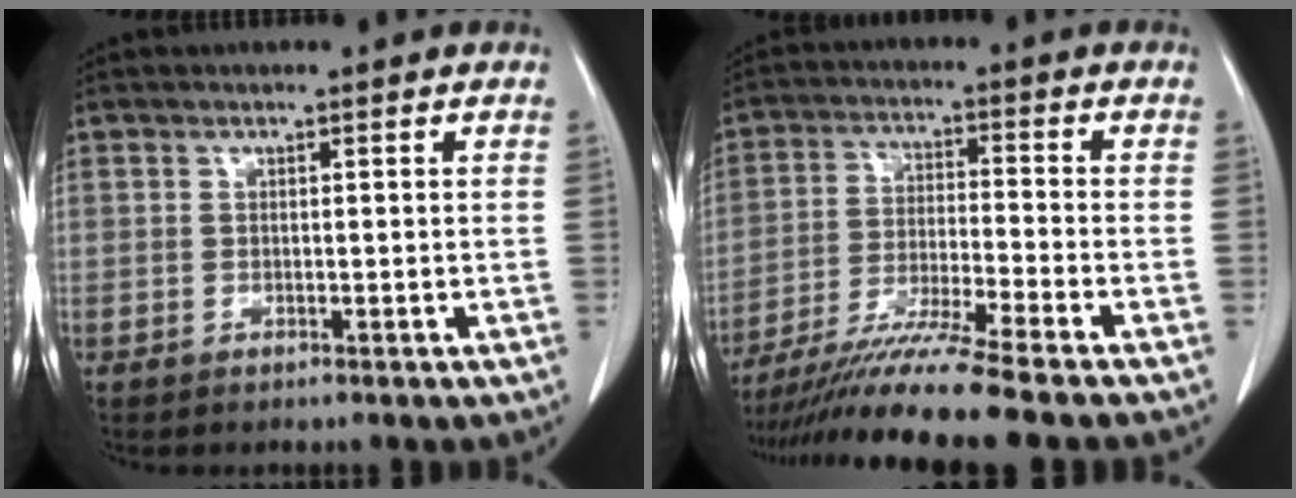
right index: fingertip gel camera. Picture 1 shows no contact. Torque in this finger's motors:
{"motor_torque": [1.50, -0.64, 0.89, 0.21]}